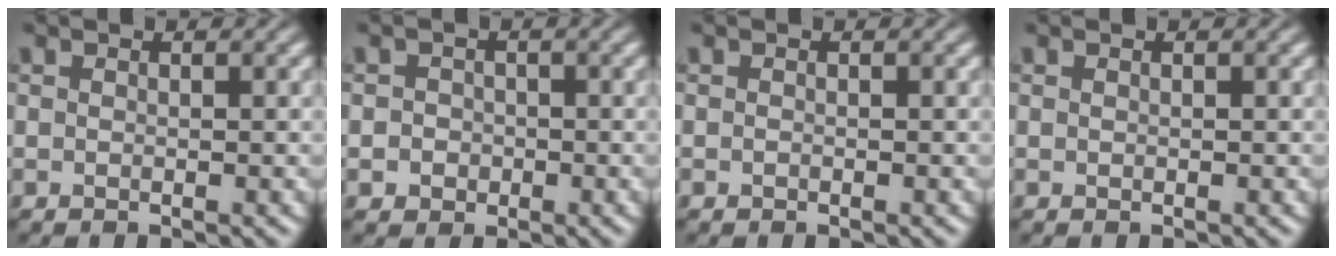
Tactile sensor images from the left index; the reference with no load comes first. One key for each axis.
{"total": 1.5, "fx": -0.6, "fy": 1.4, "fz": 0.2, "tx": 0.014, "ty": -0.007, "tz": -0.014}
{"total": 0.0}
{"total": 0.0}